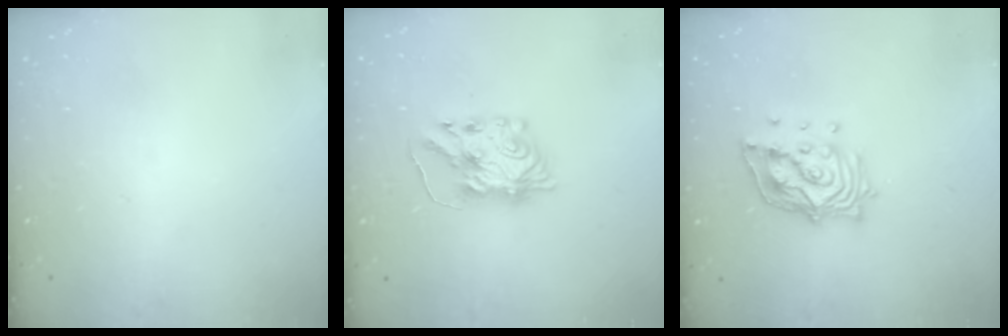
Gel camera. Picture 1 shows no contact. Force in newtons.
{"total": 7.8, "press": 7.7, "slide": 0.6}
{"total": 14.0, "press": 13.9, "slide": 1.3}